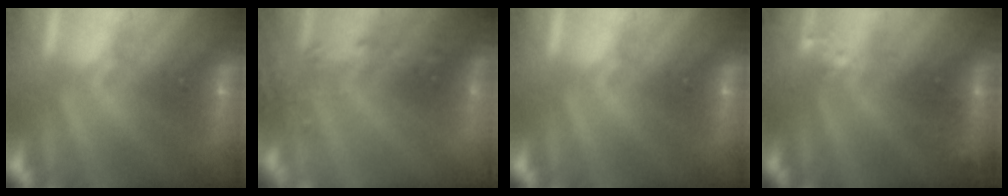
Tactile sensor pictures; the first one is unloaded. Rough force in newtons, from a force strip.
{"total": 6.7}
{"total": 0.0}
{"total": 2.4}